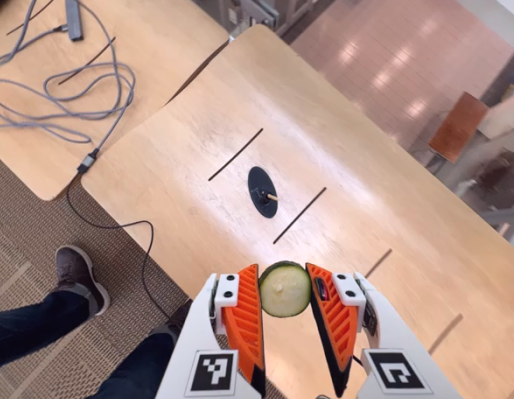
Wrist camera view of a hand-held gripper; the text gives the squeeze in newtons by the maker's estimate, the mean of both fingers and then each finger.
{"total": 8.7, "left": 8.6, "right": 8.7}